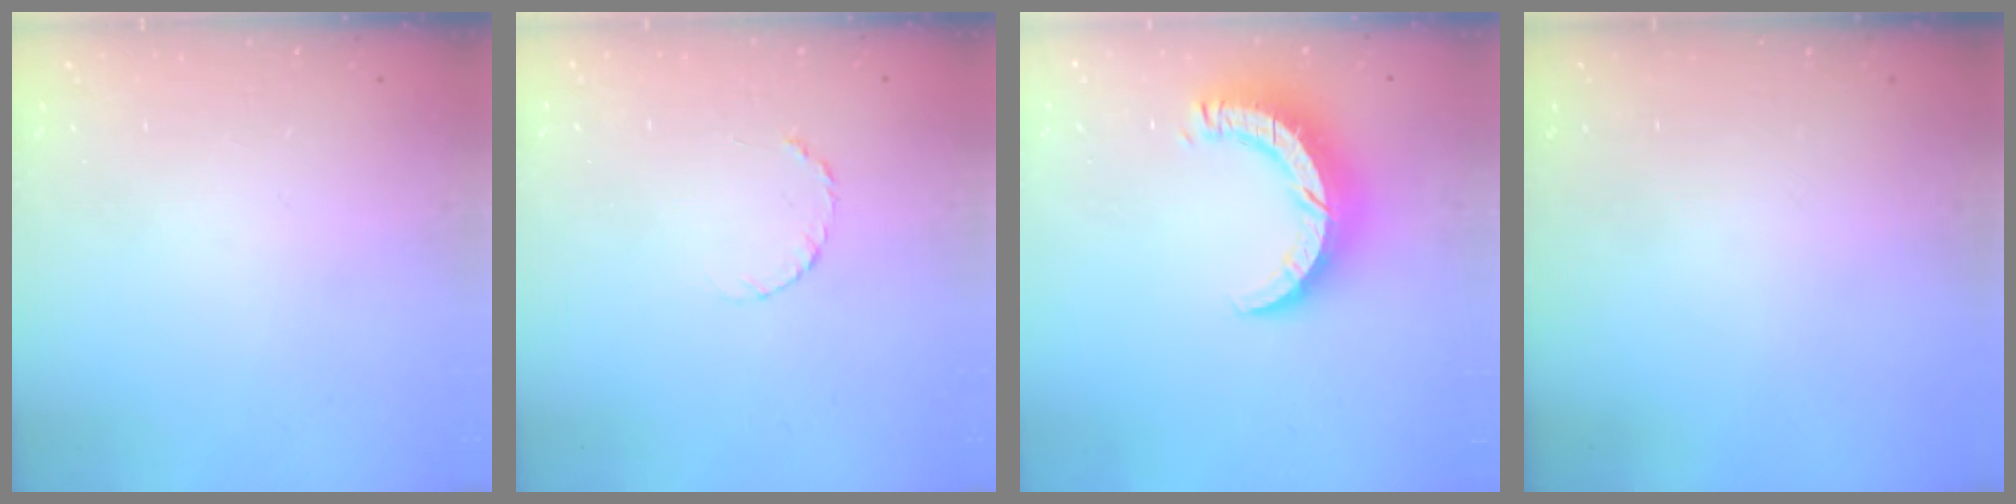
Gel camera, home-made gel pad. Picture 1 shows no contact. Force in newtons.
{"total": 3.9, "press": 3.8, "slide": 0.5}
{"total": 9.9, "press": 9.8, "slide": 1.0}
{"total": 0.0}